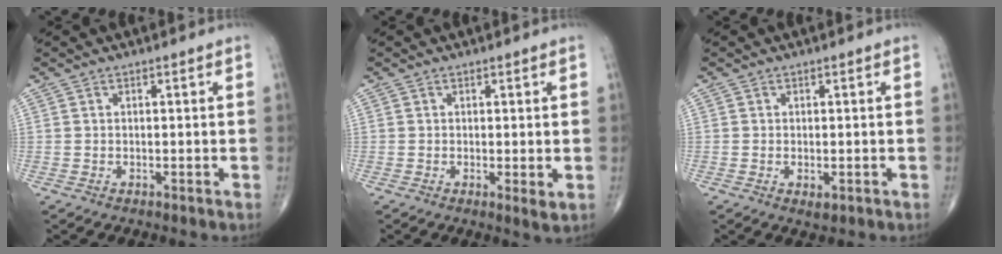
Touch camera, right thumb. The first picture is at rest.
{"total": 2.0, "force": [0.0, 0.5, 2.0], "torque": [-0.033, -0.009, -0.003]}
{"total": 1.6, "force": [-0.4, 0.9, 1.3], "torque": [-0.022, -0.005, -0.003]}